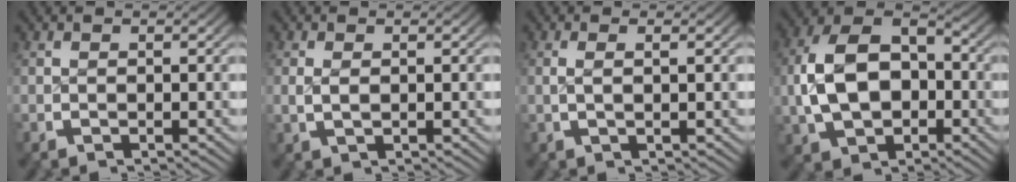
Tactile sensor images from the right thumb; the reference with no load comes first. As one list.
[{"total": 1.2, "force": [0.2, 0.6, 1.0], "torque": [-0.029, -0.008, 0.012]}, {"total": 1.3, "force": [0.3, 0.1, 1.3], "torque": [-0.027, 0.000, 0.010]}, {"total": 11.9, "force": [-0.2, 8.5, 8.3], "torque": [-0.176, -0.033, 0.016]}]